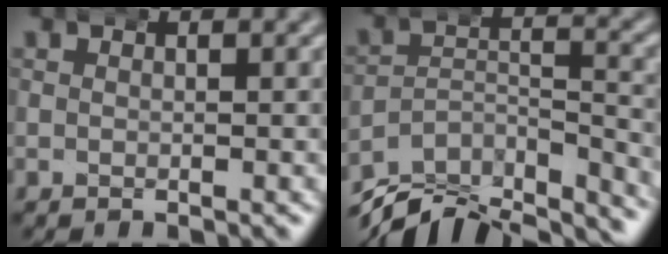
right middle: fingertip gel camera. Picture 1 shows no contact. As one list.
[{"total": 13.3, "force": [-10.0, 6.7, 5.6], "torque": [-0.084, -0.040, -0.152]}]